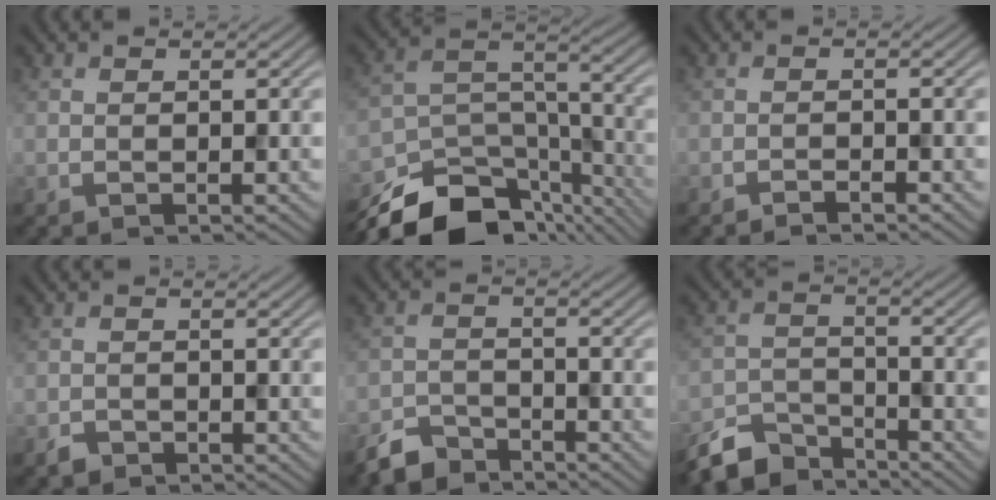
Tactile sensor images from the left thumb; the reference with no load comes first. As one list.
[{"total": 15.8, "force": [-12.4, 7.0, 6.8], "torque": [-0.154, -0.029, -0.186]}, {"total": 1.3, "force": [-1.1, 0.0, 0.5], "torque": [-0.008, 0.002, -0.021]}, {"total": 1.4, "force": [-1.1, 0.8, 0.2], "torque": [-0.003, -0.001, -0.024]}, {"total": 4.4, "force": [-4.0, 1.5, 1.0], "torque": [-0.019, -0.001, -0.086]}, {"total": 6.8, "force": [-5.9, 2.5, 2.2], "torque": [-0.048, -0.007, -0.124]}]